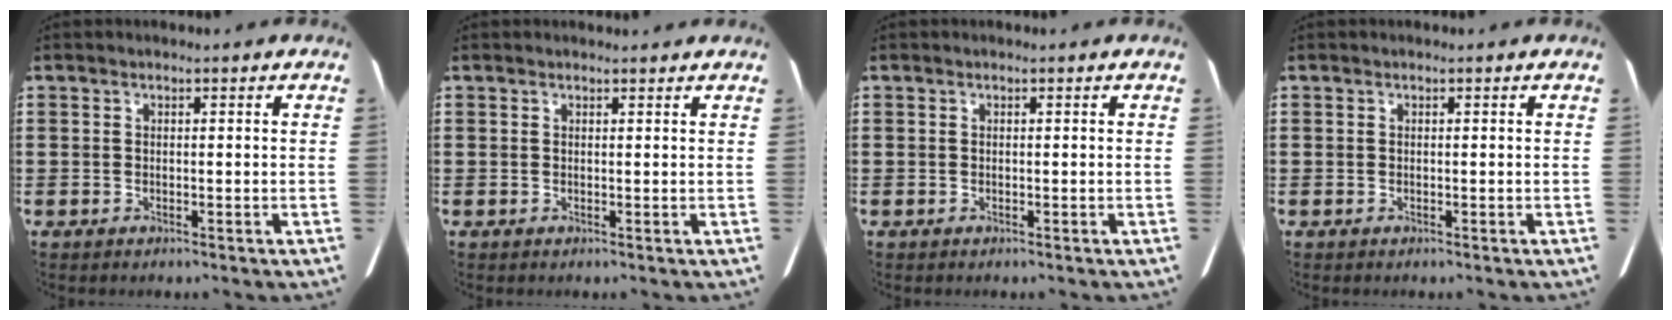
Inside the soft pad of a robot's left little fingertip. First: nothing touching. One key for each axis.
{"total": 0.5, "fx": 0.5, "fy": 0.1, "fz": 0.2, "tx": 0.002, "ty": -0.001, "tz": 0.008}
{"total": 0.0}
{"total": 0.0}